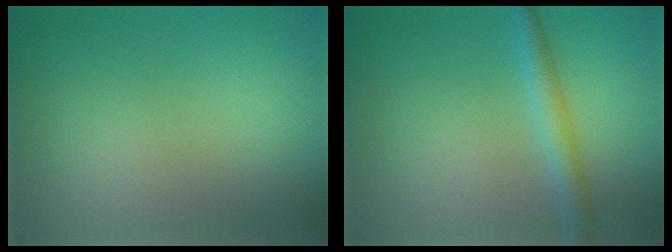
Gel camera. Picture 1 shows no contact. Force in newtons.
{"total": 2.7, "press": 2.7, "slide": 0.0}